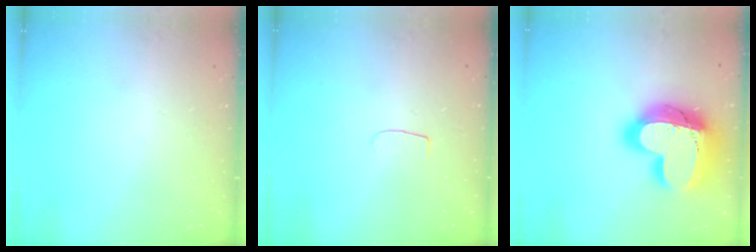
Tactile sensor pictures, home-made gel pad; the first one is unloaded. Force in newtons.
{"total": 3.3, "press": 3.3, "slide": 0.3}
{"total": 25.8, "press": 25.7, "slide": 1.9}